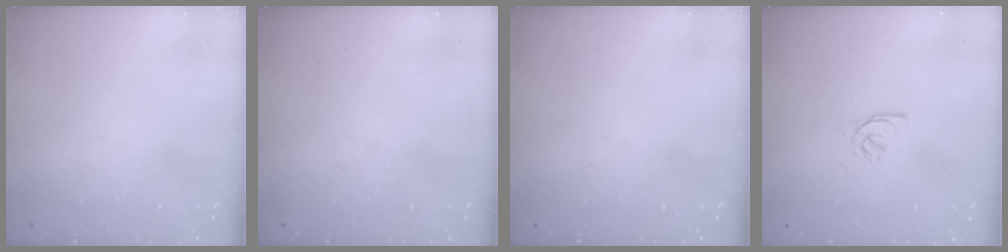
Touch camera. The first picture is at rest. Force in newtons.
{"total": 0.0}
{"total": 0.0}
{"total": 1.7, "press": 1.6, "slide": 0.5}